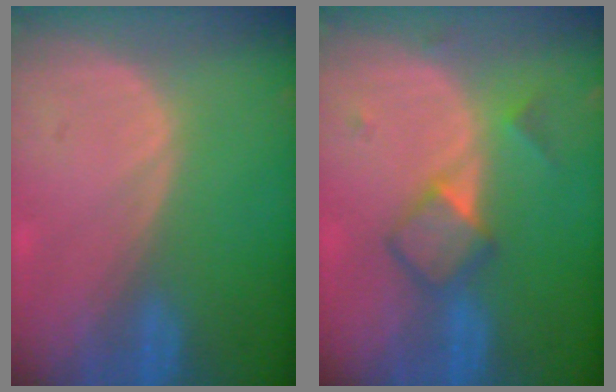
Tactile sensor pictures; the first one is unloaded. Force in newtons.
{"total": 4.8, "press": 4.6, "slide": 1.3}